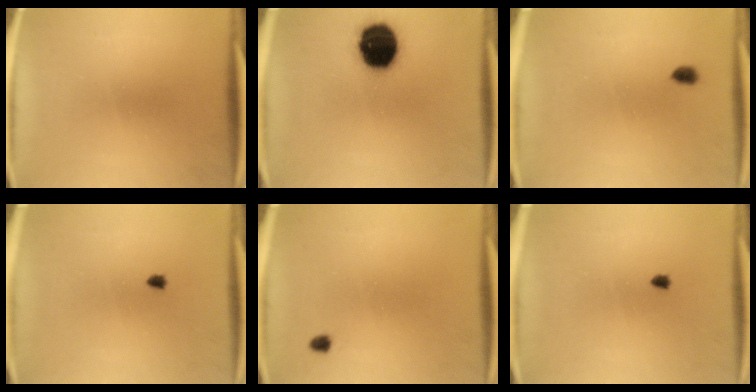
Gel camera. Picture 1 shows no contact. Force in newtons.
{"total": 17.2}
{"total": 2.1}
{"total": 0.6}
{"total": 1.0}
{"total": 0.6}